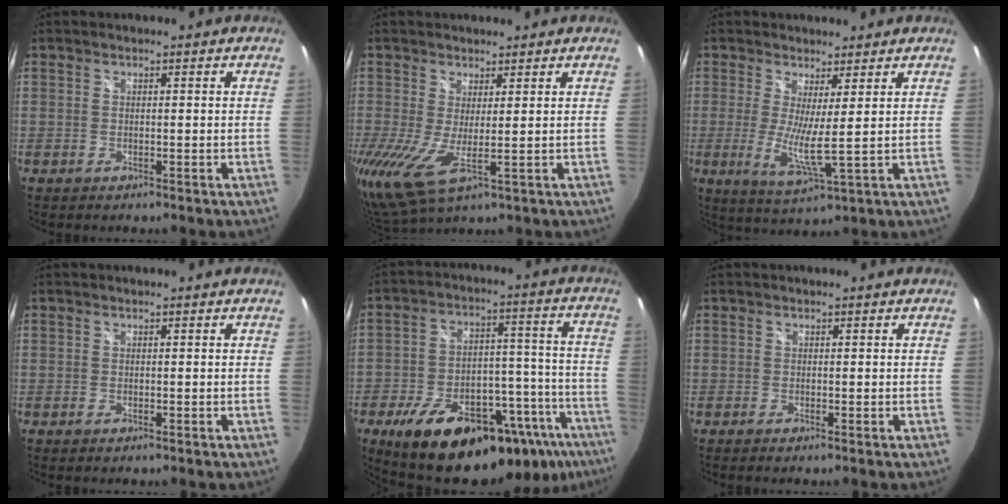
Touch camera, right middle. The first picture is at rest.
{"total": 7.5, "force": [1.1, 1.9, 7.2], "torque": [-0.138, -0.020, 0.014]}
{"total": 6.2, "force": [1.0, -0.1, 6.1], "torque": [-0.120, -0.023, 0.014]}
{"total": 0.0}
{"total": 30.5, "force": [-20.7, 12.5, 18.6], "torque": [-0.272, 0.010, -0.277]}
{"total": 0.0}